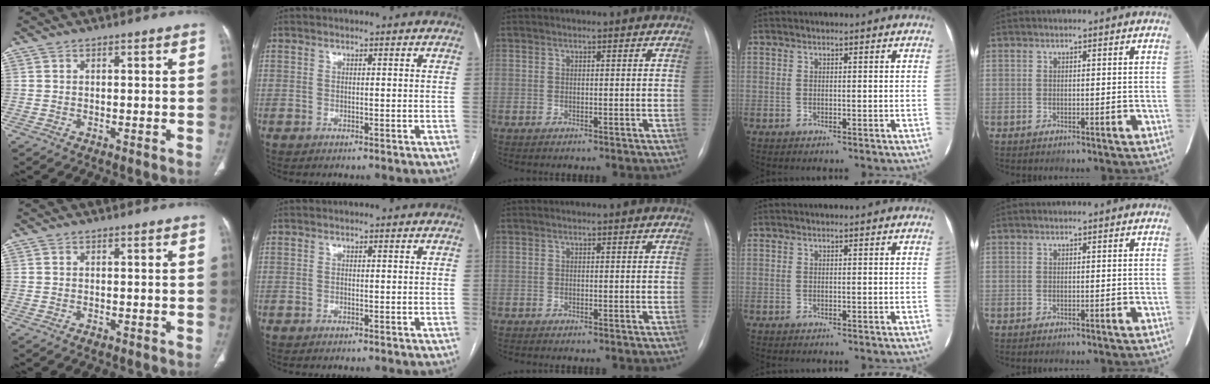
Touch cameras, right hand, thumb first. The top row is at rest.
{"thumb": {"total": 0.6, "force": [-0.3, 0.4, 0.2], "torque": [-0.004, 0.001, -0.005]}}